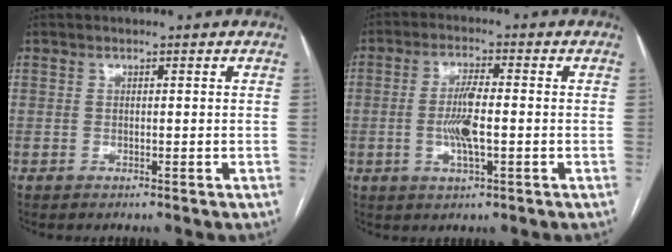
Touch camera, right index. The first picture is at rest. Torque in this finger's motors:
{"motor_torque": [1.12, -0.08, 0.55, 0.15]}